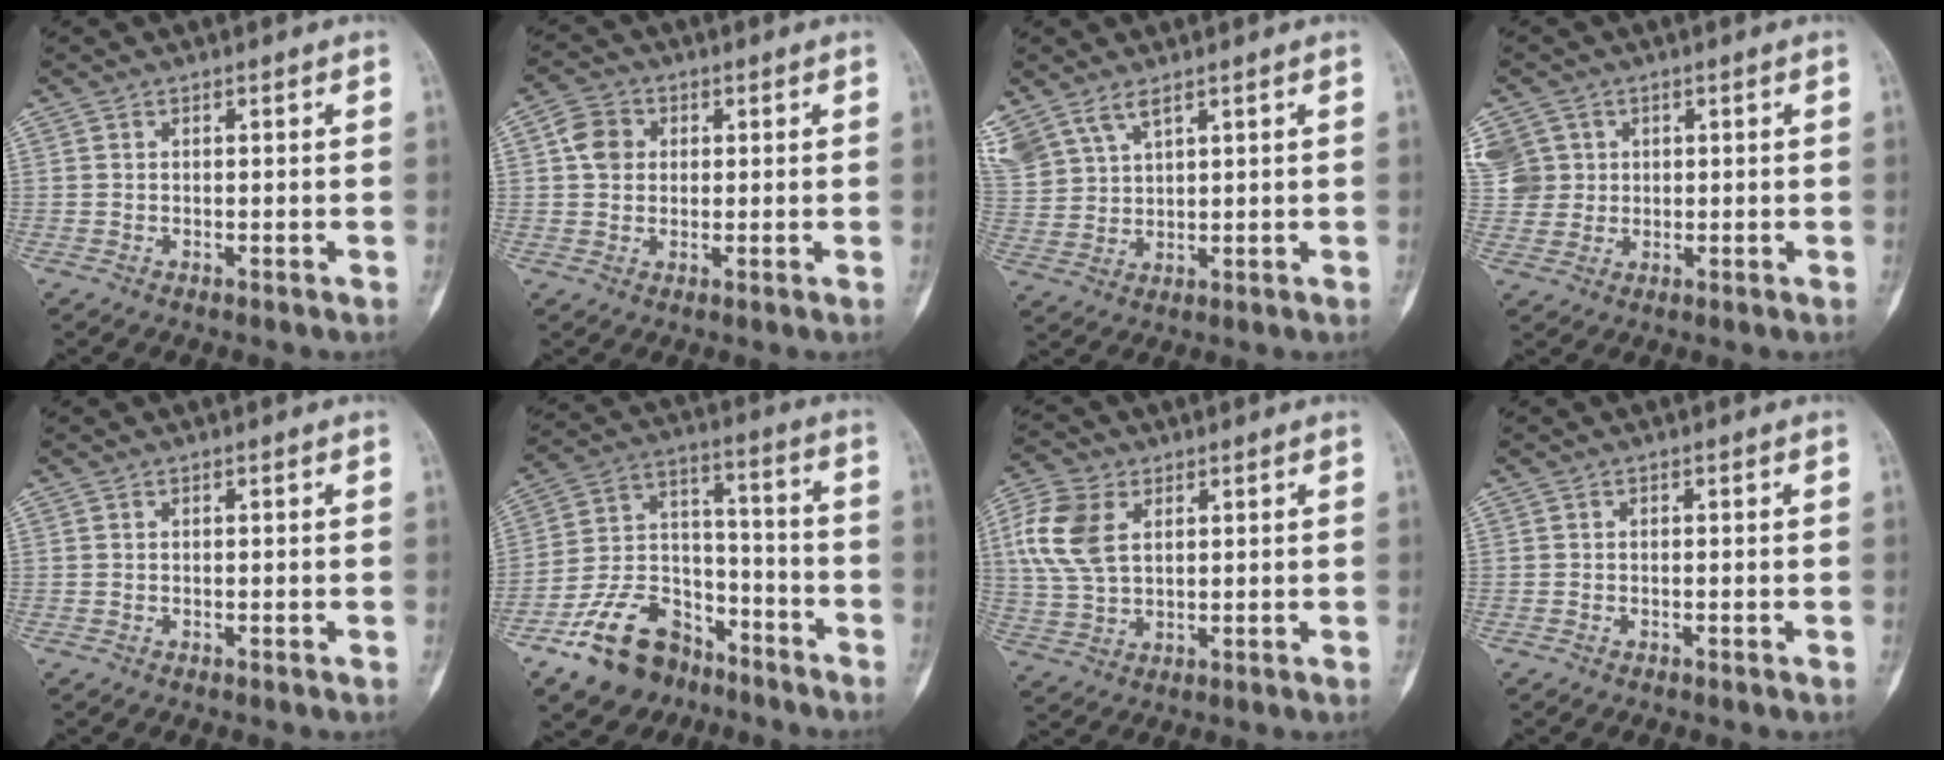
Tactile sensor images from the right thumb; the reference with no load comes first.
{"total": 5.4, "force": [1.1, 4.6, 2.7], "torque": [-0.031, 0.004, 0.013]}
{"total": 11.2, "force": [7.0, 6.1, 6.2], "torque": [-0.147, -0.006, 0.153]}
{"total": 7.8, "force": [2.6, 7.1, 1.9], "torque": [-0.023, 0.011, 0.060]}
{"total": 0.0}
{"total": 16.8, "force": [-11.0, 10.4, 7.4], "torque": [-0.102, 0.091, -0.190]}
{"total": 10.7, "force": [3.1, 6.8, 7.6], "torque": [-0.162, 0.002, 0.062]}
{"total": 0.0}